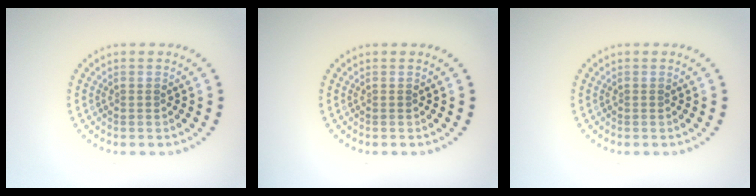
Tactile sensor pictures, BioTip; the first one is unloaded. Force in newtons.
{"total": 0.0}
{"total": 0.0}